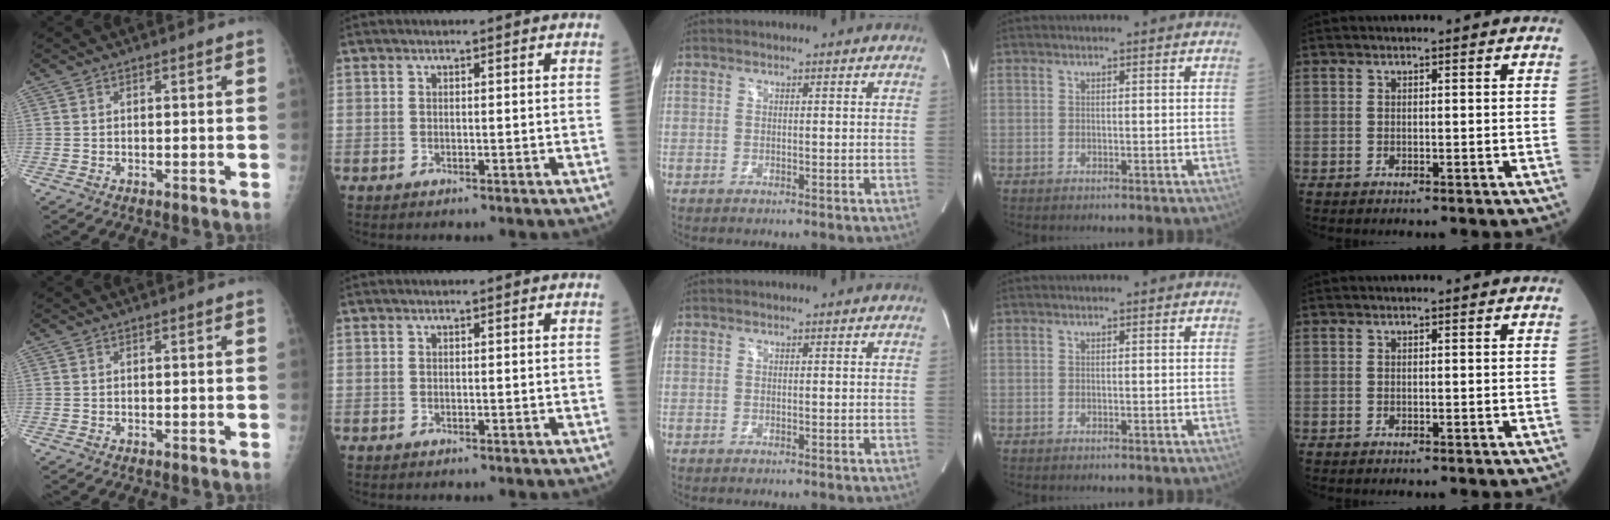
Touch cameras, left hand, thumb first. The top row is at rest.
{}